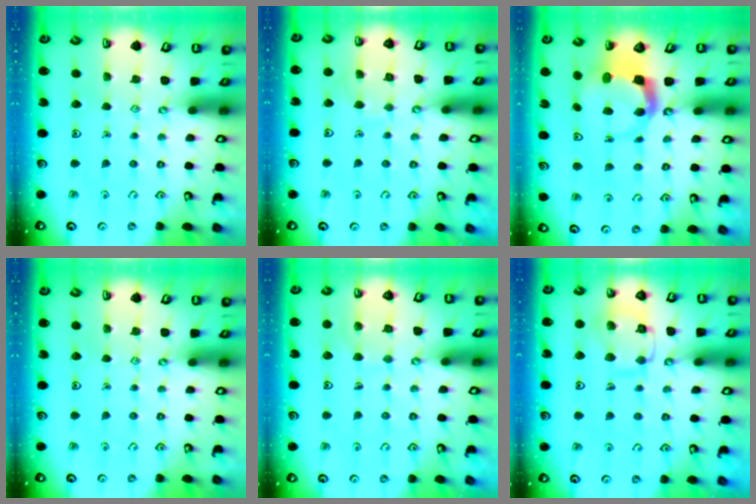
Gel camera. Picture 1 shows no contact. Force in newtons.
{"total": 5.2, "press": 5.1, "slide": 0.4}
{"total": 3.8, "press": 3.8, "slide": 0.5}
{"total": 0.0}
{"total": 6.4, "press": 6.4, "slide": 0.3}
{"total": 11.8, "press": 11.7, "slide": 0.9}